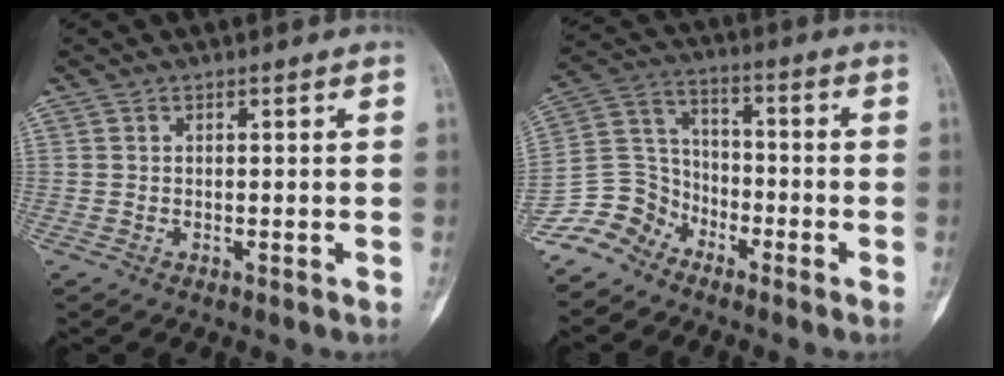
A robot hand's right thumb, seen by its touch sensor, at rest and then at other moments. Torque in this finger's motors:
{"motor_torque": [0.62, -0.51, 0.37, -0.54, 0.04]}